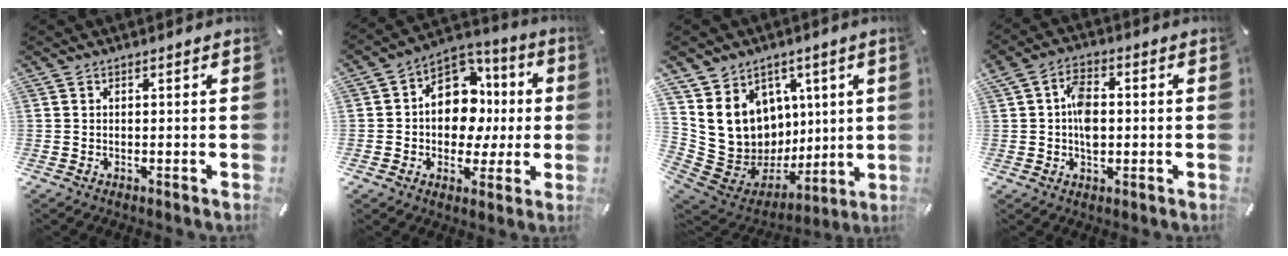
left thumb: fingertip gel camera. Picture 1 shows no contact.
{"total": 13.6, "force": [0.4, 11.4, 7.4], "torque": [-0.110, -0.007, 0.014]}
{"total": 14.8, "force": [3.2, 13.5, 5.1], "torque": [-0.103, -0.049, 0.087]}
{"total": 7.2, "force": [0.1, 4.7, 5.5], "torque": [-0.092, 0.004, 0.000]}